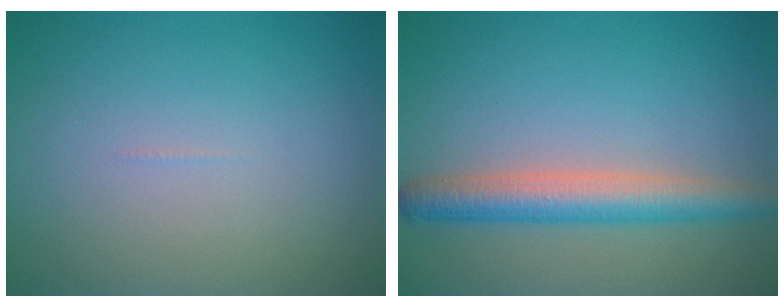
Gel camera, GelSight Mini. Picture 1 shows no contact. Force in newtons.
{"total": 4.4, "press": 4.4, "slide": 0.2}